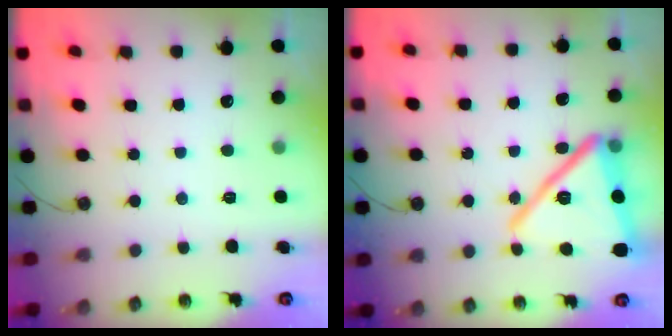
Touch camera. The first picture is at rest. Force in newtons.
{"total": 21.8, "press": 20.7, "slide": 6.8}